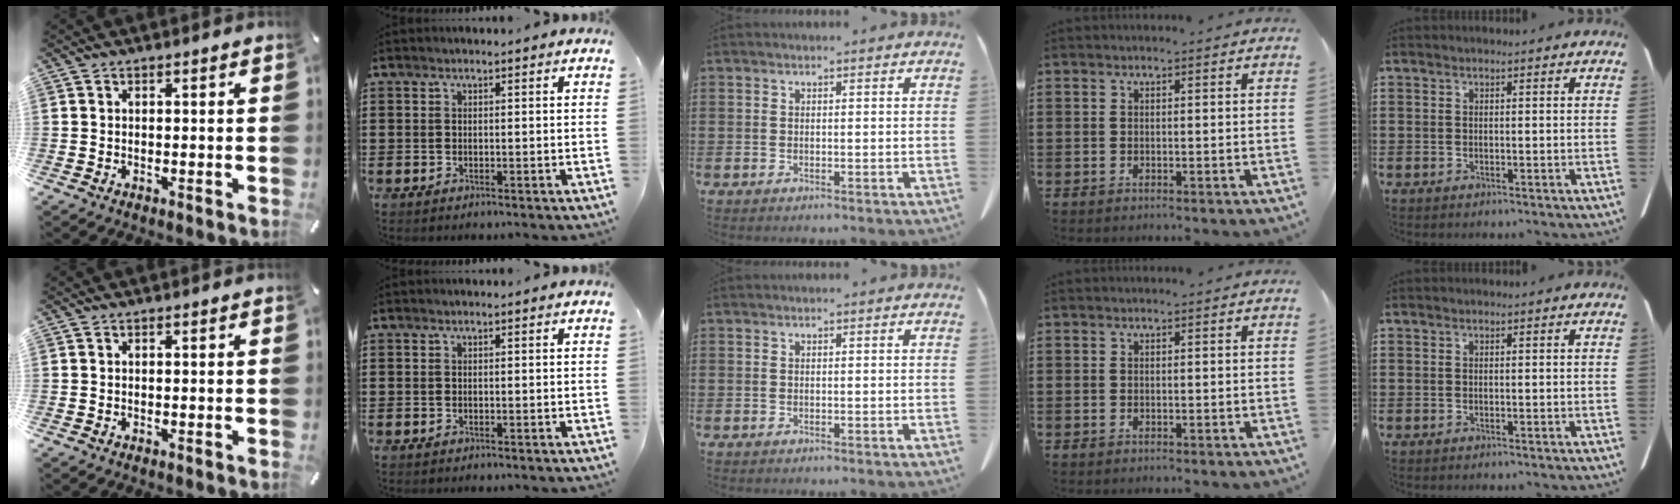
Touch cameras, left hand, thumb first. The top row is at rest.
{}